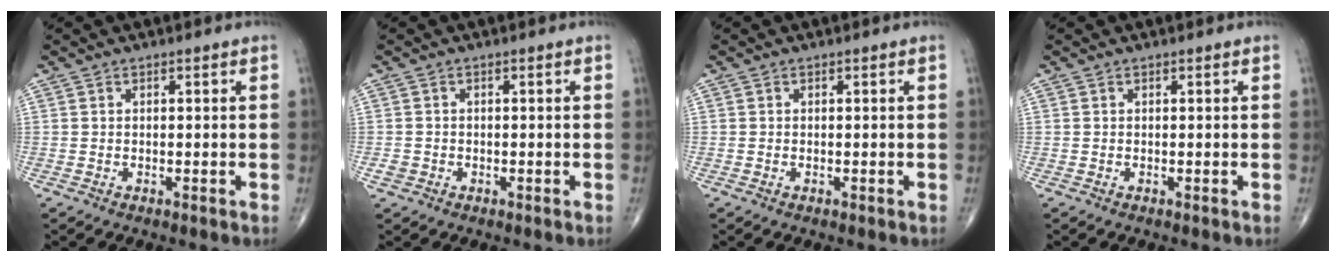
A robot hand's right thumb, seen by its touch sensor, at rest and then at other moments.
{"total": 1.5, "force": [-0.6, 1.3, 0.4], "torque": [-0.006, 0.003, -0.011]}
{"total": 0.0}
{"total": 0.0}